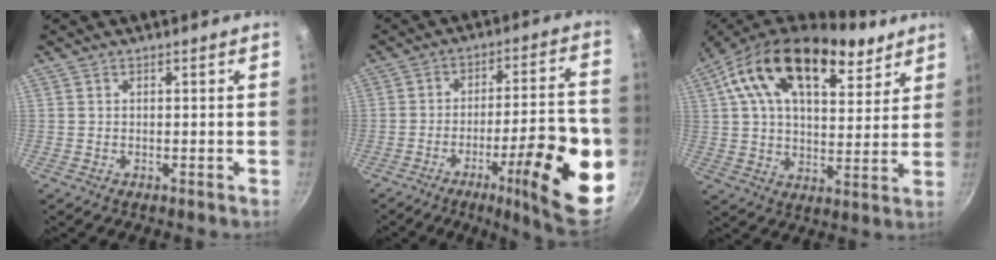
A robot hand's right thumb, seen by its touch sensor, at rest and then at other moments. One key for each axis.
{"total": 22.2, "fx": -7.6, "fy": 5.7, "fz": 20.0, "tx": -0.249, "ty": 0.029, "tz": -0.105}
{"total": 21.4, "fx": 11.7, "fy": 11.4, "fz": 13.8, "tx": -0.204, "ty": -0.029, "tz": 0.178}